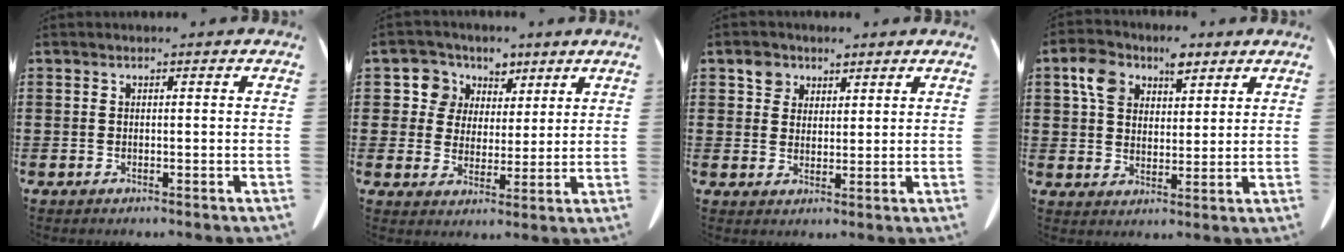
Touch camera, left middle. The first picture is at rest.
{"total": 6.5, "force": [3.4, 5.5, 0.3], "torque": [-0.049, -0.002, 0.062]}
{"total": 3.5, "force": [2.4, 2.4, 0.7], "torque": [-0.016, 0.005, 0.044]}
{"total": 7.3, "force": [4.4, 4.6, 3.8], "torque": [-0.087, 0.012, 0.079]}